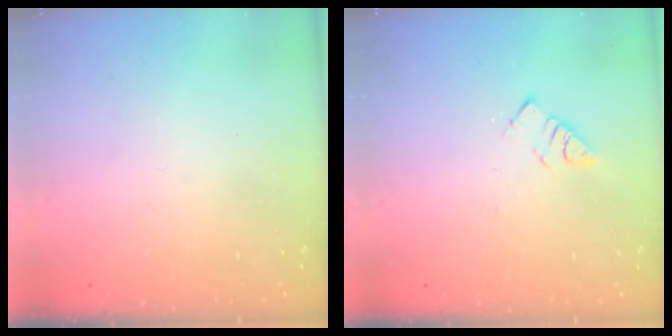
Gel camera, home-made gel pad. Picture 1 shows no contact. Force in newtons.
{"total": 4.6, "press": 4.6, "slide": 0.2}